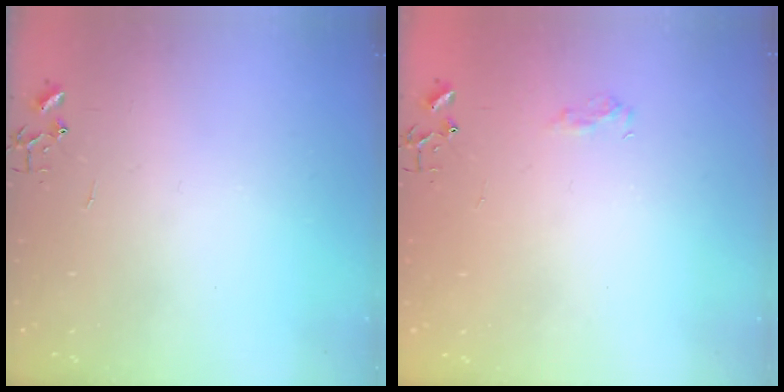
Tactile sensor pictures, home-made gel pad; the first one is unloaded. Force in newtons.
{"total": 7.1, "press": 7.1, "slide": 0.8}